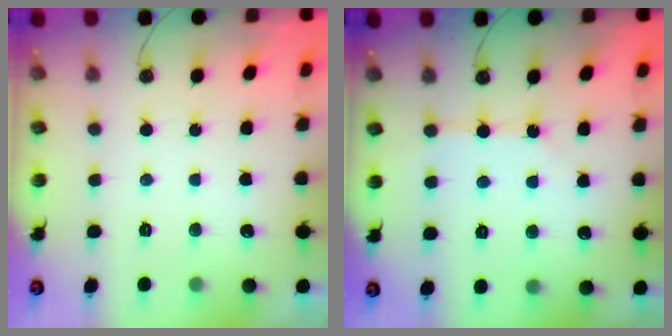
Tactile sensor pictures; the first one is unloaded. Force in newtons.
{"total": 2.1, "press": 2.0, "slide": 0.3}